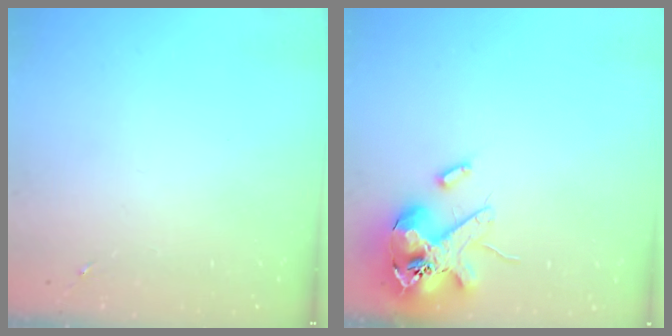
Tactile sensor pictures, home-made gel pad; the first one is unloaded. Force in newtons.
{"total": 14.4, "press": 14.2, "slide": 2.4}